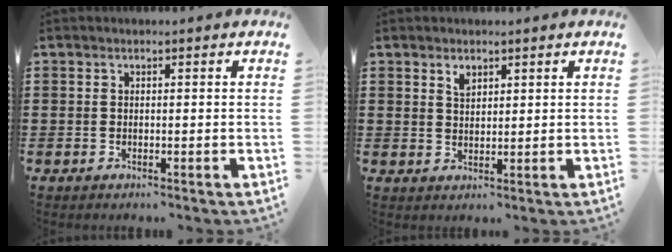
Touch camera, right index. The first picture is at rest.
{"total": 2.0, "force": [1.5, 1.0, 0.8], "torque": [-0.020, 0.002, 0.028]}